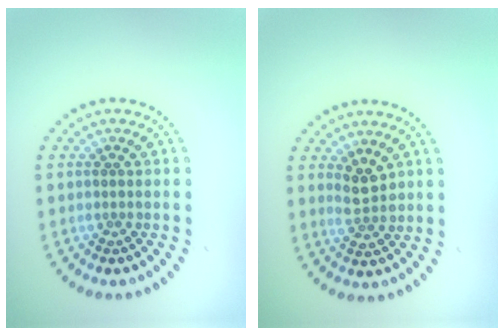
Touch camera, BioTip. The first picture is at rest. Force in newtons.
{"total": 2.2, "press": 2.1, "slide": 0.7}